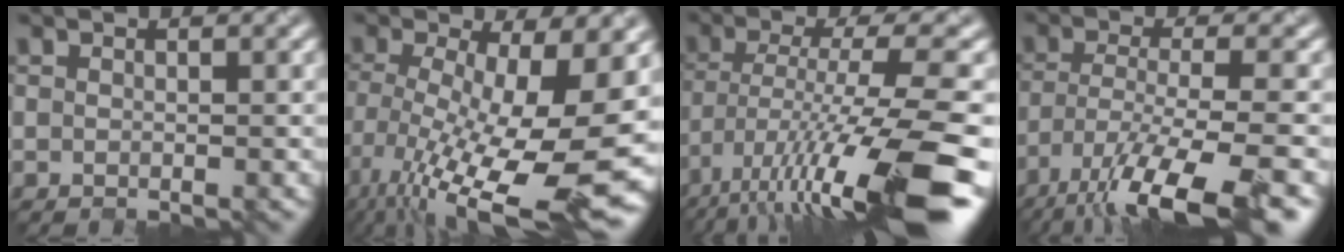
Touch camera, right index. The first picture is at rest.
{"total": 16.6, "force": [-4.9, 5.3, 15.0], "torque": [-0.256, -0.030, -0.068]}
{"total": 14.0, "force": [-7.3, 2.9, 11.6], "torque": [-0.196, -0.007, -0.118]}
{"total": 11.0, "force": [-7.1, 2.7, 8.0], "torque": [-0.147, -0.017, -0.121]}